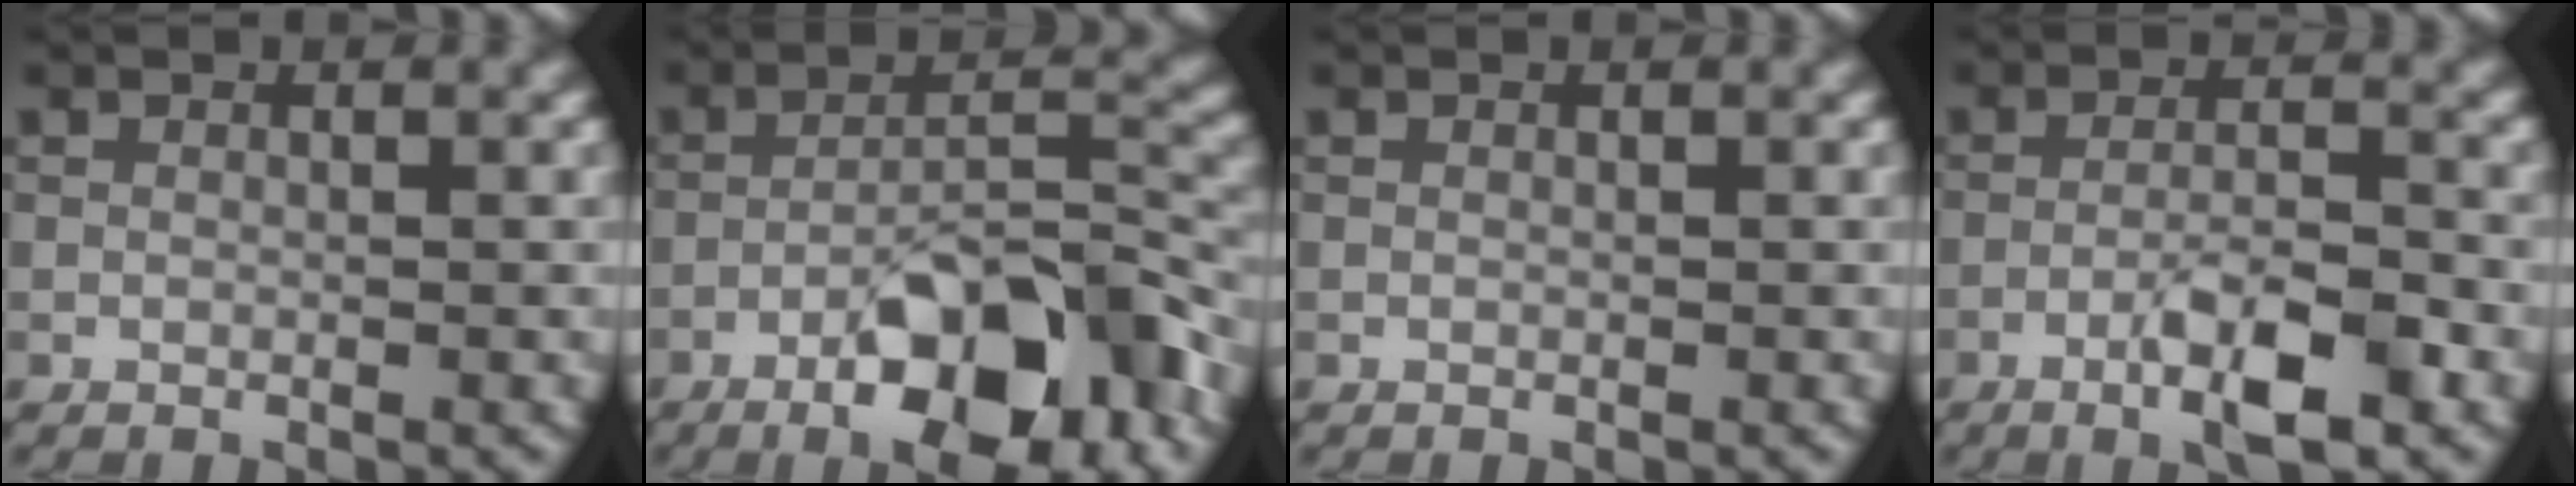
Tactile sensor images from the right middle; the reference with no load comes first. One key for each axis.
{"total": 10.1, "fx": -5.9, "fy": 3.1, "fz": 7.6, "tx": -0.115, "ty": 0.014, "tz": -0.097}
{"total": 0.0}
{"total": 5.1, "fx": -2.7, "fy": 1.1, "fz": 4.2, "tx": -0.077, "ty": 0.004, "tz": -0.049}